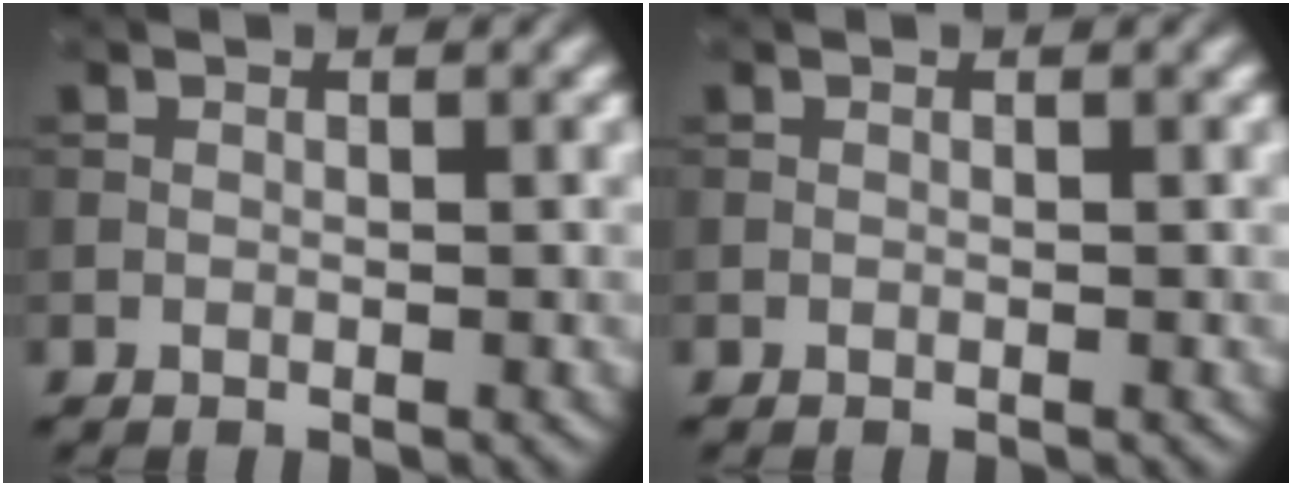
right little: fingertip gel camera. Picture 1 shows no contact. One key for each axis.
{"total": 0.0}